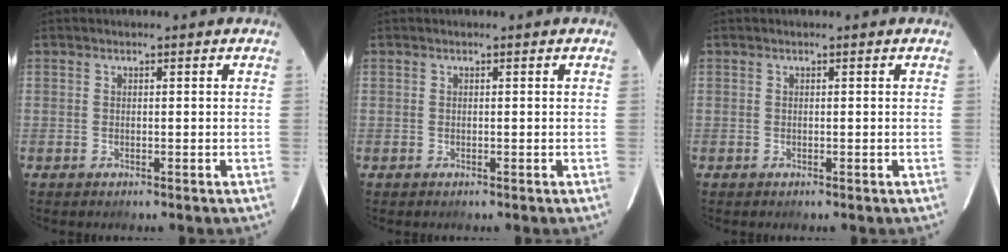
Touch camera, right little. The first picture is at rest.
{"total": 0.0}
{"total": 0.0}